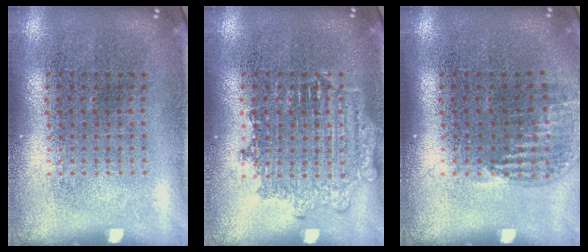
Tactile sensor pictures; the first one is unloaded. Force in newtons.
{"total": 2.2, "press": 2.2, "slide": 0.5}
{"total": 1.1, "press": 1.0, "slide": 0.4}